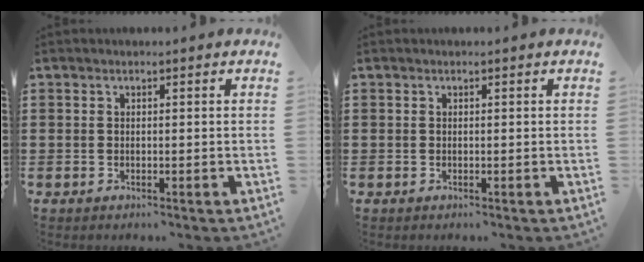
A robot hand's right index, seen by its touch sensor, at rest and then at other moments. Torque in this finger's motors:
{"motor_torque": [0.00, 0.00, 0.00, 0.00]}